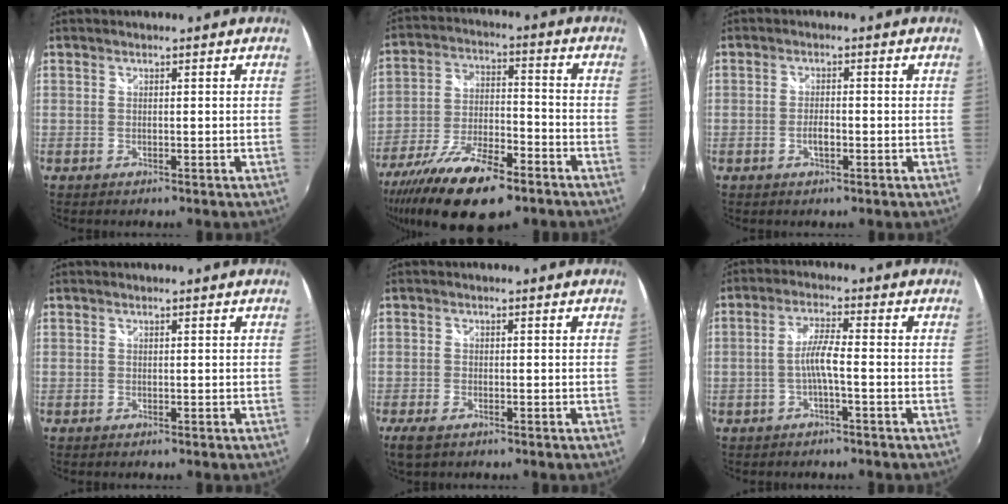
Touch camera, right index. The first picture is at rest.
{"total": 19.9, "force": [-13.2, 7.1, 13.1], "torque": [-0.263, -0.047, -0.229]}
{"total": 2.3, "force": [-0.9, 0.9, 1.9], "torque": [-0.038, 0.000, -0.017]}
{"total": 0.0}
{"total": 3.9, "force": [-2.6, 1.6, 2.4], "torque": [-0.054, -0.013, -0.047]}
{"total": 4.1, "force": [-1.5, -0.1, 3.8], "torque": [-0.079, 0.006, -0.027]}